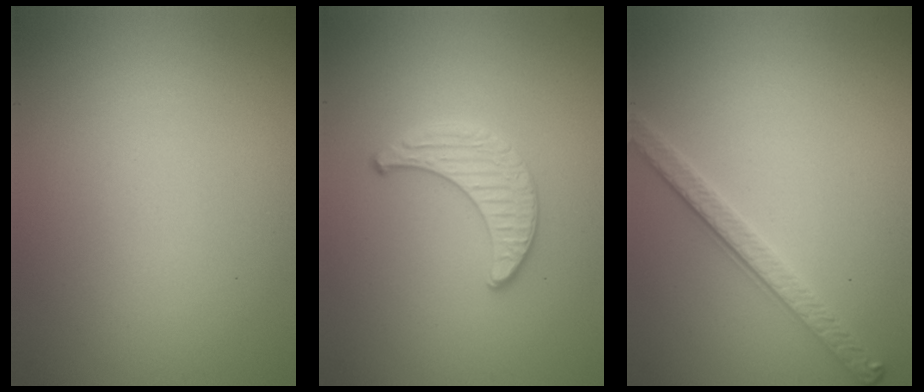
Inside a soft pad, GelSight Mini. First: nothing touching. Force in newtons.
{"total": 2.0, "press": 2.0, "slide": 0.1}
{"total": 2.7, "press": 2.6, "slide": 0.9}